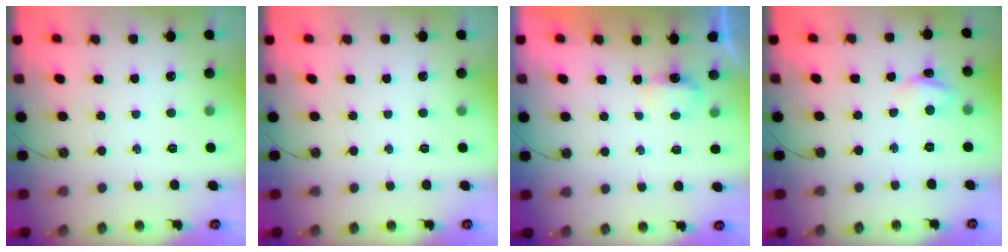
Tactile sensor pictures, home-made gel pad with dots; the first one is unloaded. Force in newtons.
{"total": 0.0}
{"total": 11.7, "press": 4.2, "slide": 10.9}
{"total": 4.0, "press": 3.9, "slide": 0.5}